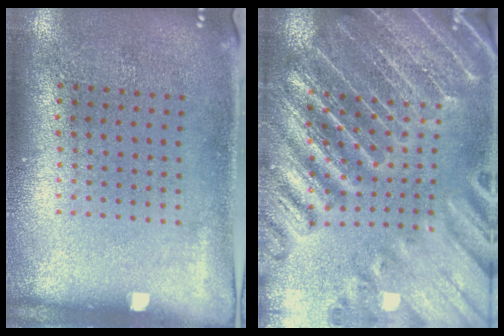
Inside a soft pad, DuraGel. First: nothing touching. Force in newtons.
{"total": 4.2, "press": 3.9, "slide": 1.5}